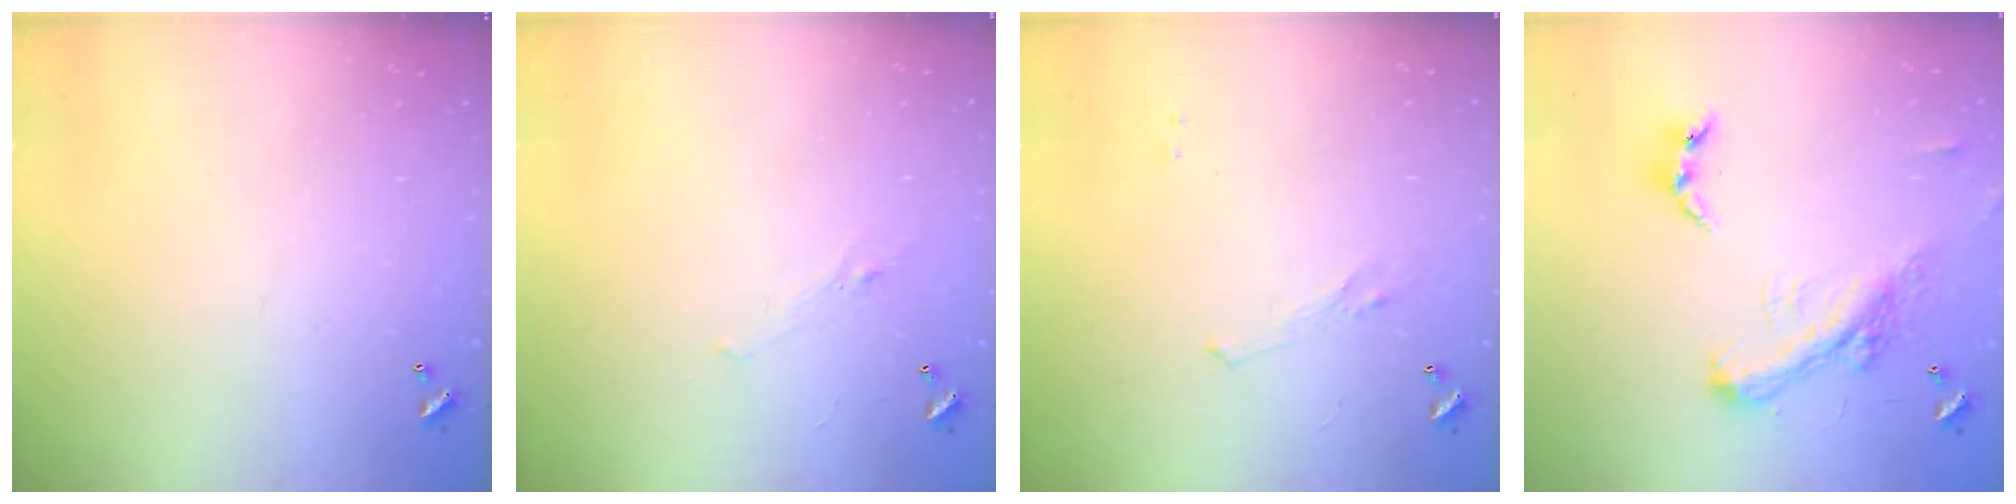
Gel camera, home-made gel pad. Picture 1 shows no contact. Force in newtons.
{"total": 0.7, "press": 0.2, "slide": 0.6}
{"total": 1.4, "press": 1.3, "slide": 0.6}
{"total": 4.8, "press": 4.7, "slide": 1.1}